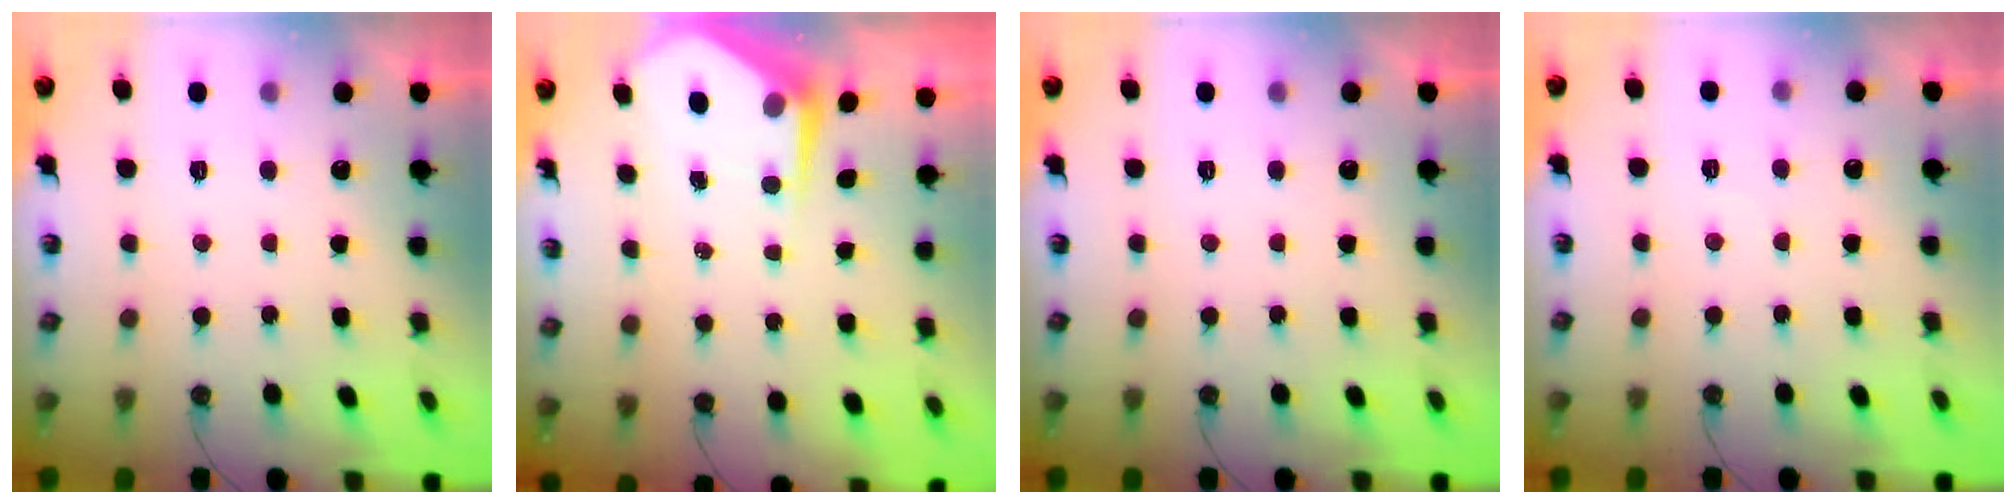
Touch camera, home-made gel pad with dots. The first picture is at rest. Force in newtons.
{"total": 4.8, "press": 4.8, "slide": 0.4}
{"total": 0.0}
{"total": 4.1, "press": 4.1, "slide": 0.6}